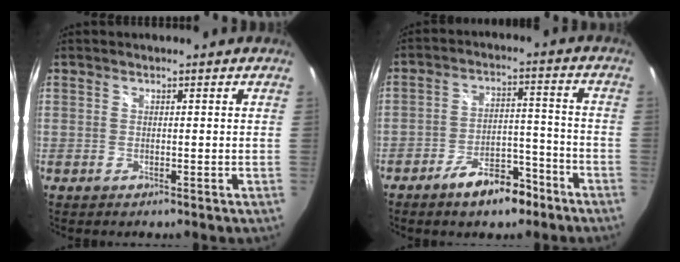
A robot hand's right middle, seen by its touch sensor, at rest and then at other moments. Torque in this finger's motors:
{"motor_torque": [1.04, -1.09, 0.50, 0.14]}